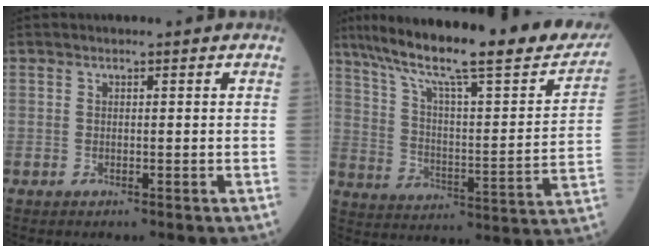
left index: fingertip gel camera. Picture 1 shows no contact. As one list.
[{"total": 27.1, "force": [22.0, 3.4, 15.5], "torque": [-0.255, -0.021, 0.307]}]